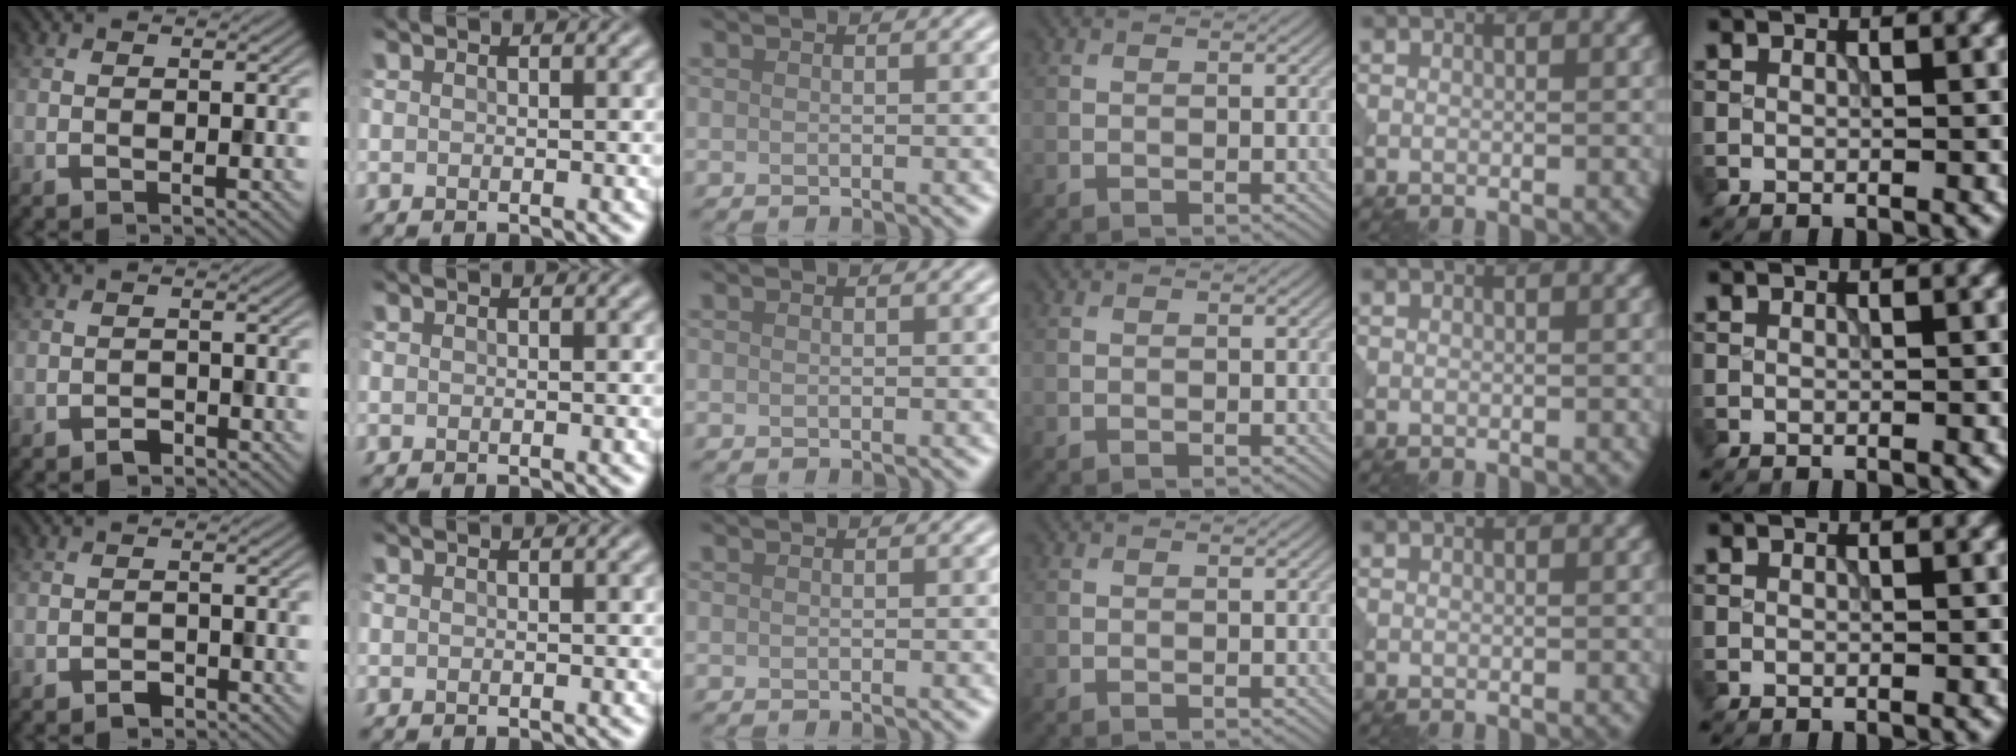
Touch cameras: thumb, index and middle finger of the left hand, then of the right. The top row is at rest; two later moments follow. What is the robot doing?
{"motion": "open", "object": "sandwich press"}